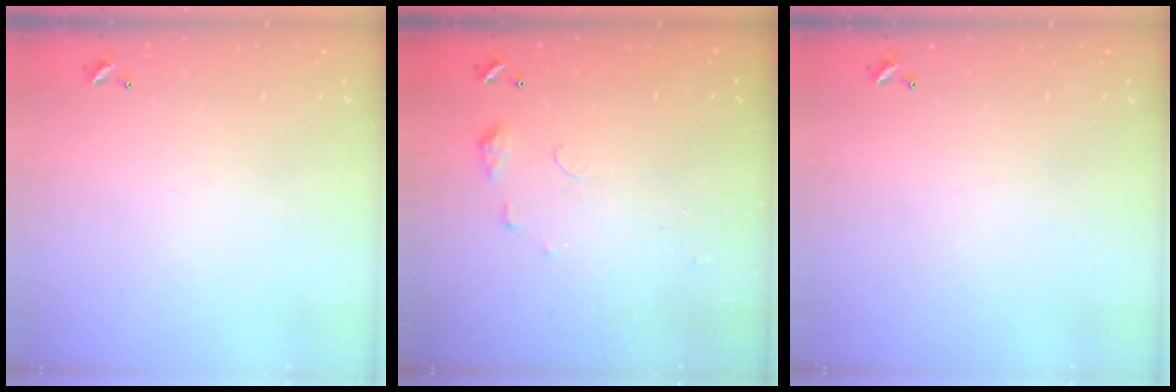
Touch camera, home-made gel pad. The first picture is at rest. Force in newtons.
{"total": 5.6, "press": 5.6, "slide": 0.7}
{"total": 0.0}